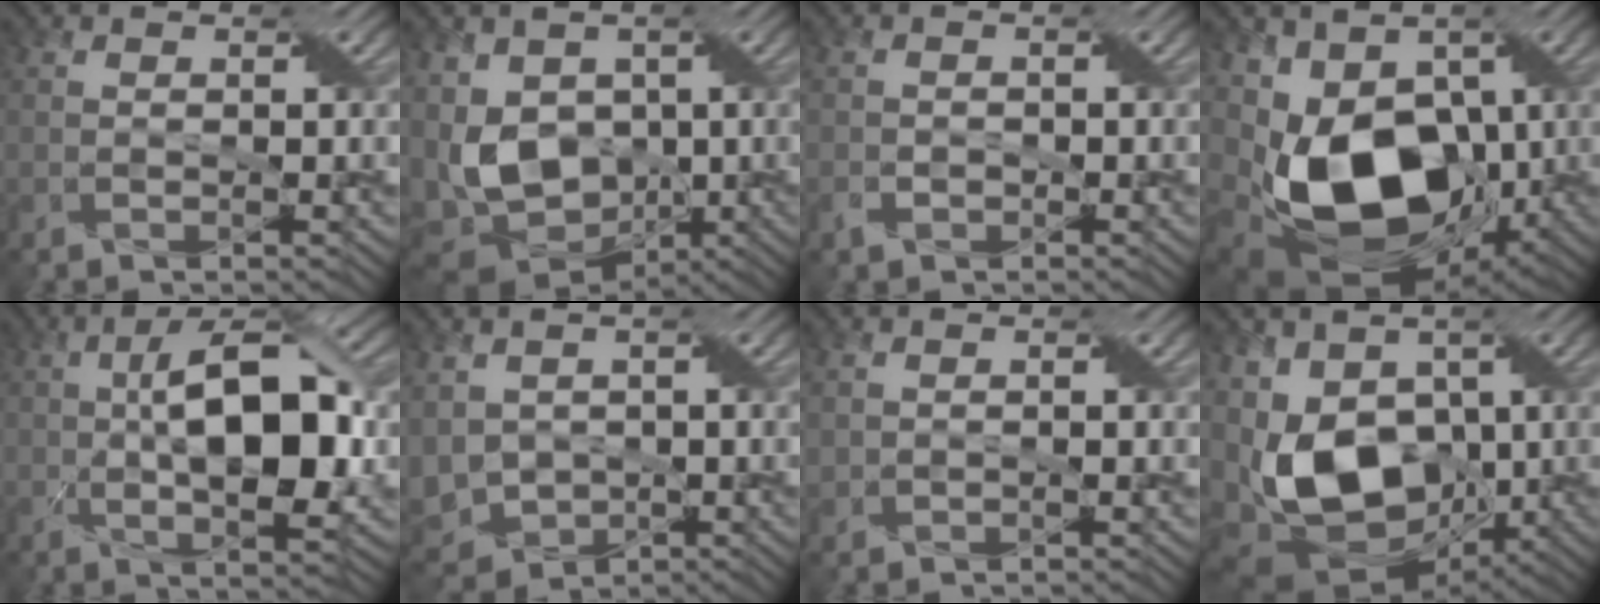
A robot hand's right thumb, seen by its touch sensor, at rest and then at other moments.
{"total": 11.0, "force": [-1.3, 7.4, 8.1], "torque": [-0.188, -0.005, -0.034]}
{"total": 1.1, "force": [-0.8, 0.8, 0.3], "torque": [-0.009, -0.003, -0.015]}
{"total": 15.7, "force": [-1.7, 10.7, 11.4], "torque": [-0.229, -0.034, -0.024]}
{"total": 12.4, "force": [0.3, 4.9, 11.3], "torque": [-0.181, 0.009, 0.003]}
{"total": 7.0, "force": [-0.3, 5.2, 4.6], "torque": [-0.131, -0.009, -0.013]}
{"total": 0.9, "force": [0.0, 0.7, 0.6], "torque": [-0.017, 0.002, 0.003]}
{"total": 14.2, "force": [-2.3, 8.9, 10.8], "torque": [-0.216, -0.006, -0.046]}